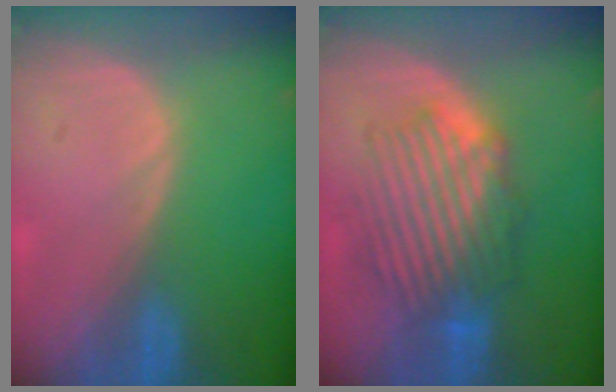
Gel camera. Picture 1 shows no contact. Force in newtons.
{"total": 8.5, "press": 8.3, "slide": 1.9}